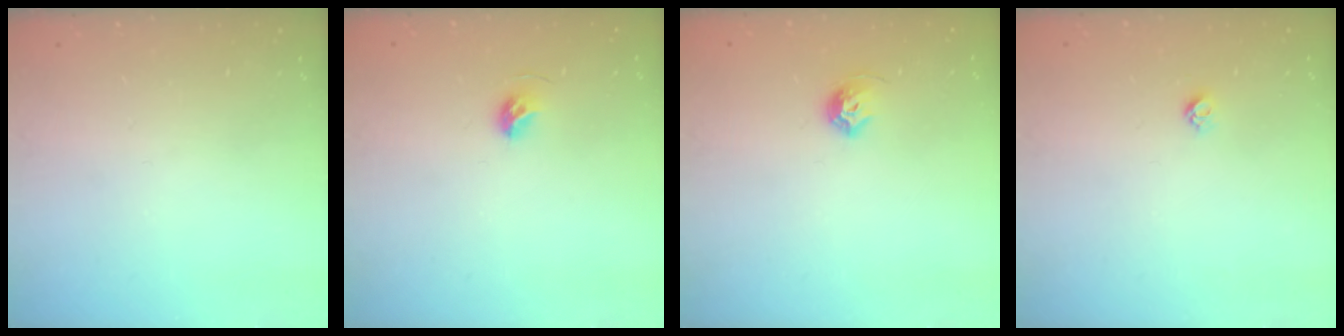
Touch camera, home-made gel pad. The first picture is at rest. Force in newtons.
{"total": 5.4, "press": 5.2, "slide": 1.2}
{"total": 6.9, "press": 6.8, "slide": 1.1}
{"total": 3.8, "press": 3.8, "slide": 0.6}